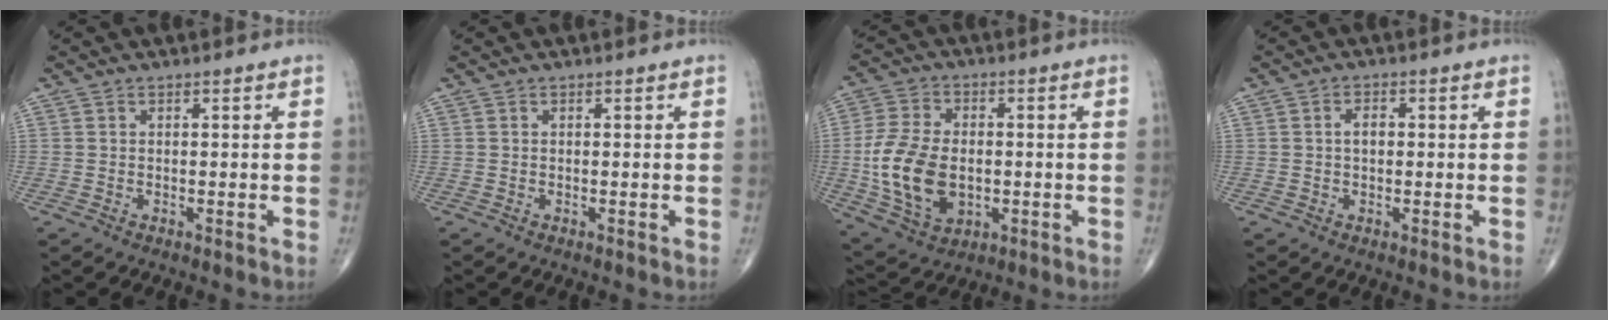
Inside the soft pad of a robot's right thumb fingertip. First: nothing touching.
{"total": 0.0}
{"total": 15.3, "force": [-1.5, 10.1, 11.4], "torque": [-0.218, -0.002, -0.018]}
{"total": 2.3, "force": [0.1, 1.5, 1.8], "torque": [-0.027, 0.007, -0.001]}